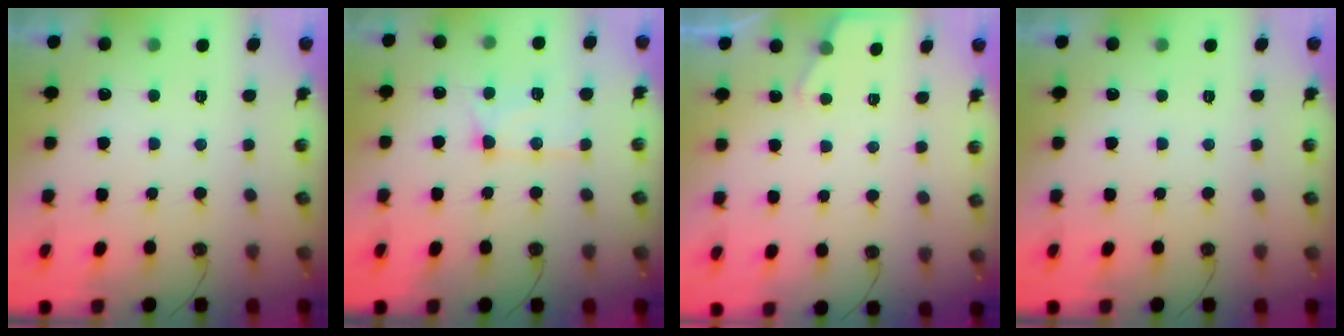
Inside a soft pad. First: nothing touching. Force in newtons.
{"total": 12.8, "press": 12.8, "slide": 1.1}
{"total": 3.1, "press": 3.0, "slide": 0.5}
{"total": 0.0}